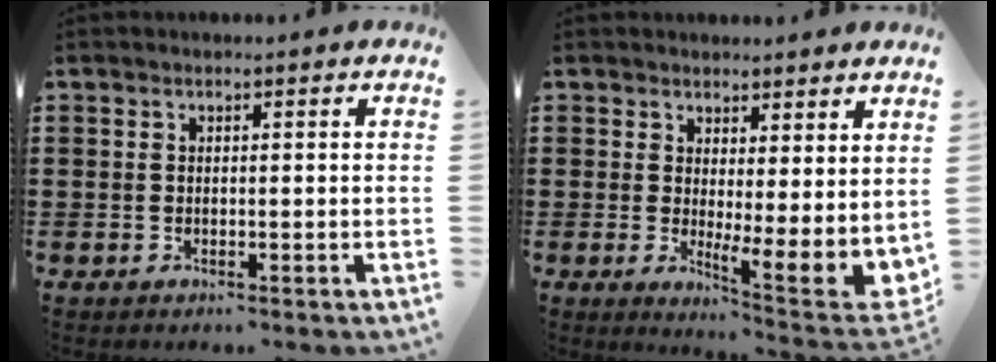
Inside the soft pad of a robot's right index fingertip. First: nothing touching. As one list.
[{"total": 3.0, "force": [0.8, 0.3, 2.8], "torque": [-0.043, -0.034, 0.015]}]